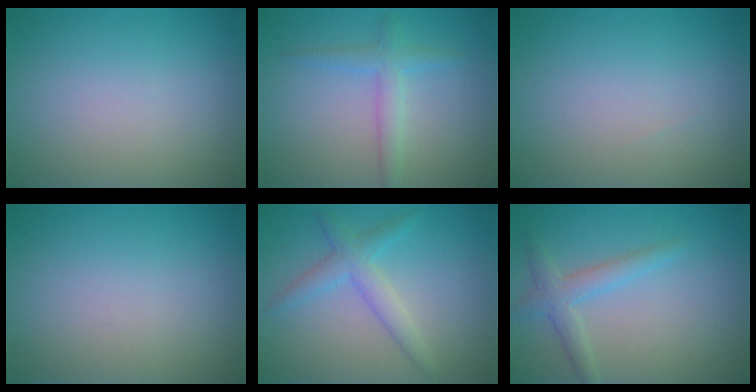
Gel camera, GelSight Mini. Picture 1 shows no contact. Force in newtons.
{"total": 2.3, "press": 2.3, "slide": 0.1}
{"total": 0.0}
{"total": 0.0}
{"total": 2.9, "press": 2.9, "slide": 0.1}
{"total": 2.4, "press": 2.4, "slide": 0.1}